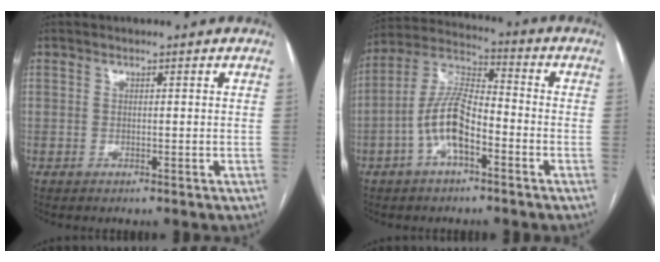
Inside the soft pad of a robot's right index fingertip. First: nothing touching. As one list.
[{"total": 10.3, "force": [-3.6, 3.7, 8.9], "torque": [-0.190, 0.020, -0.071]}]